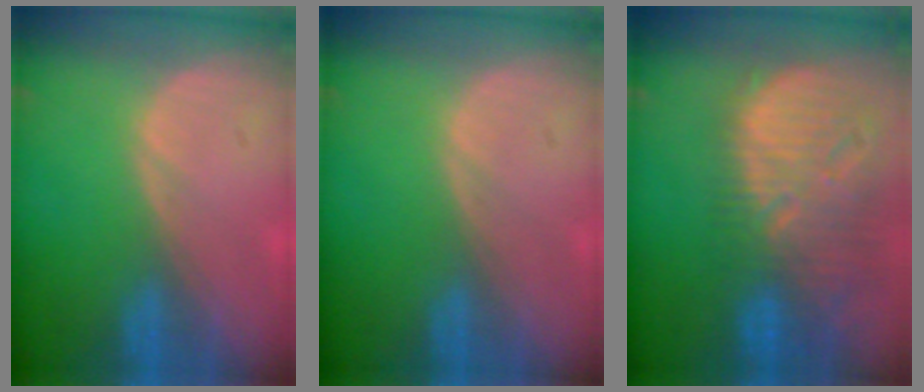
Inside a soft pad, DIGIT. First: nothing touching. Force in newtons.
{"total": 0.0}
{"total": 13.3, "press": 11.5, "slide": 6.7}